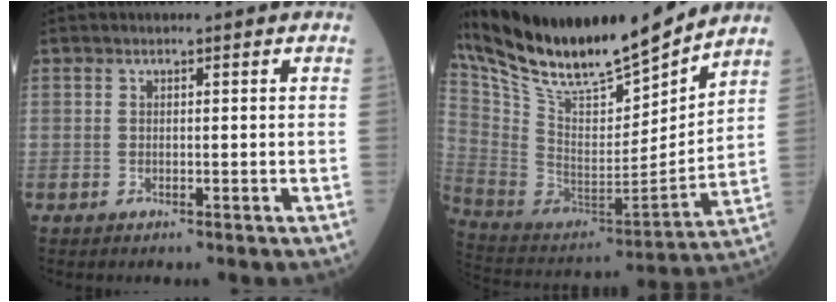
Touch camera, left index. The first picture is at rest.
{"total": 25.0, "force": [21.9, 2.6, 11.7], "torque": [-0.224, -0.021, 0.378]}